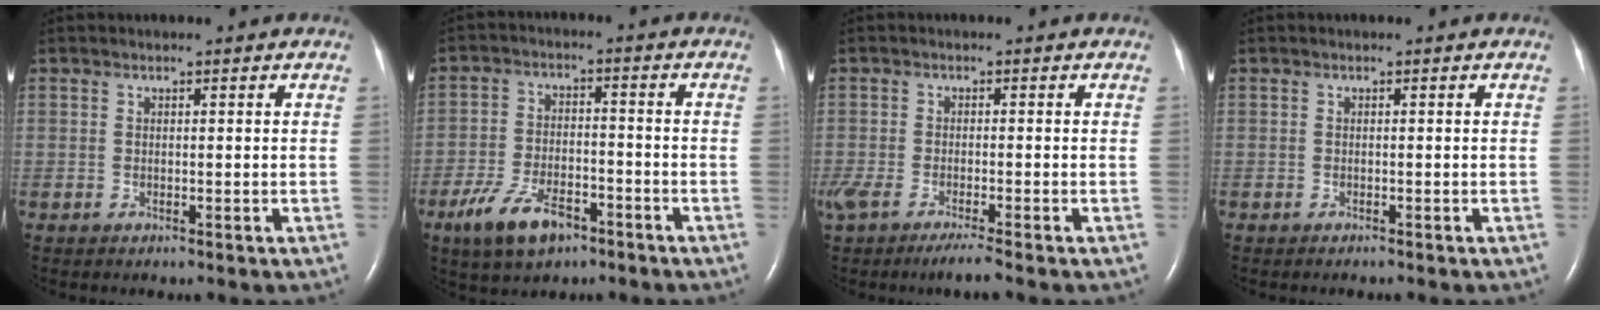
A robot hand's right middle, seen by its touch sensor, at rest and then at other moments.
{"total": 8.8, "force": [-5.5, 3.9, 5.7], "torque": [-0.123, -0.004, -0.096]}
{"total": 6.6, "force": [-5.0, 0.3, 4.3], "torque": [-0.084, -0.015, -0.086]}
{"total": 0.5, "force": [-0.5, 0.0, 0.2], "torque": [-0.008, -0.002, -0.007]}